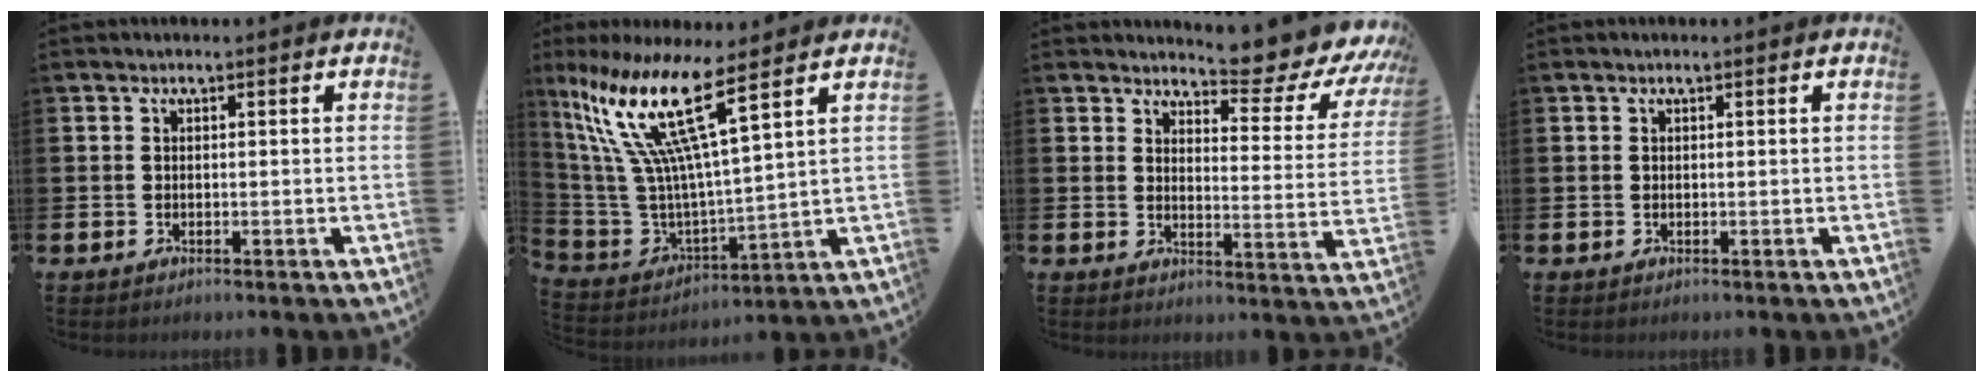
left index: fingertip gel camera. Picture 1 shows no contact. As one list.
[{"total": 13.2, "force": [8.4, 2.3, 9.9], "torque": [-0.236, -0.056, 0.131]}, {"total": 5.2, "force": [4.9, 1.0, 1.5], "torque": [-0.029, -0.055, 0.073]}, {"total": 0.0}]